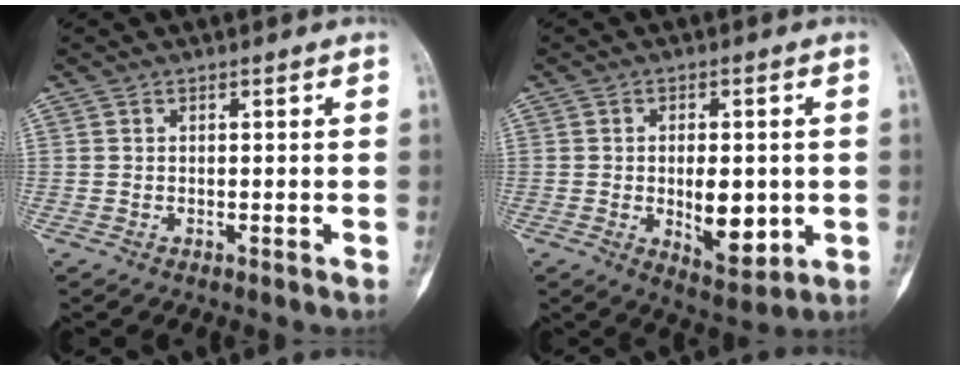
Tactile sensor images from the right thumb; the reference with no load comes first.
{"total": 9.3, "force": [-1.0, 4.9, 7.9], "torque": [-0.092, -0.010, -0.004]}